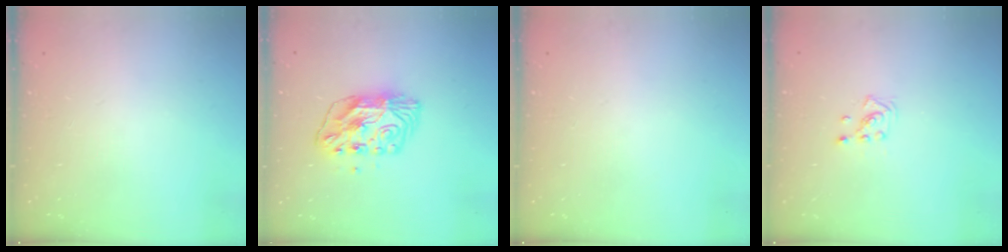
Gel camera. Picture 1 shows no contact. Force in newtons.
{"total": 8.9, "press": 8.8, "slide": 0.9}
{"total": 0.0}
{"total": 2.1, "press": 2.0, "slide": 0.8}